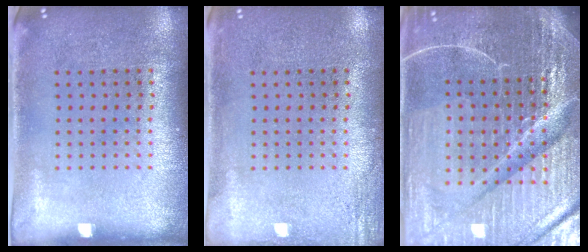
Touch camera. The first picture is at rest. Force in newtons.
{"total": 1.8, "press": 1.8, "slide": 0.2}
{"total": 6.8, "press": 6.0, "slide": 3.2}